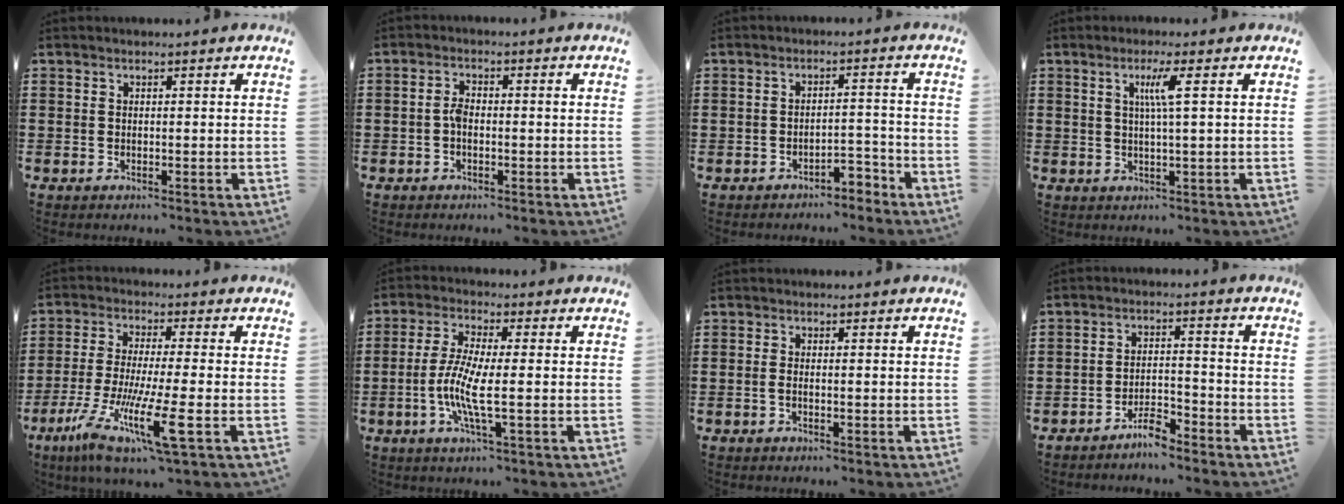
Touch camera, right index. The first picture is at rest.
{"total": 2.2, "force": [-0.4, 0.9, 2.0], "torque": [-0.046, -0.002, -0.011]}
{"total": 3.3, "force": [-3.1, 0.8, 0.6], "torque": [-0.017, 0.005, -0.064]}
{"total": 3.9, "force": [1.1, -0.3, 3.7], "torque": [-0.074, -0.004, 0.013]}
{"total": 11.6, "force": [-4.8, 1.3, 10.5], "torque": [-0.222, -0.019, -0.090]}
{"total": 7.6, "force": [-1.8, 1.1, 7.3], "torque": [-0.162, -0.018, -0.041]}
{"total": 0.9, "force": [-0.5, 0.2, 0.7], "torque": [-0.015, -0.003, -0.009]}
{"total": 4.2, "force": [-3.7, 1.0, 1.5], "torque": [-0.035, 0.009, -0.075]}